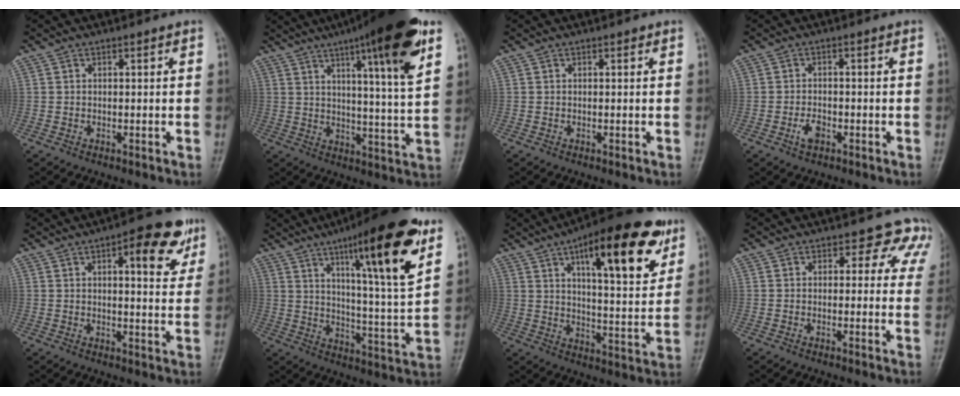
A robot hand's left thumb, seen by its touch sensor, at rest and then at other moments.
{"total": 18.5, "force": [9.7, 2.4, 15.6], "torque": [-0.213, -0.036, 0.138]}
{"total": 0.0}
{"total": 2.8, "force": [-1.4, 1.6, 1.9], "torque": [-0.036, 0.007, -0.026]}
{"total": 11.3, "force": [5.3, 4.0, 9.1], "torque": [-0.086, -0.014, 0.061]}
{"total": 20.9, "force": [11.0, 3.1, 17.5], "torque": [-0.239, -0.051, 0.167]}
{"total": 21.8, "force": [10.9, 7.2, 17.5], "torque": [-0.219, -0.033, 0.158]}
{"total": 6.6, "force": [4.7, 4.2, 1.9], "torque": [0.025, -0.016, 0.030]}